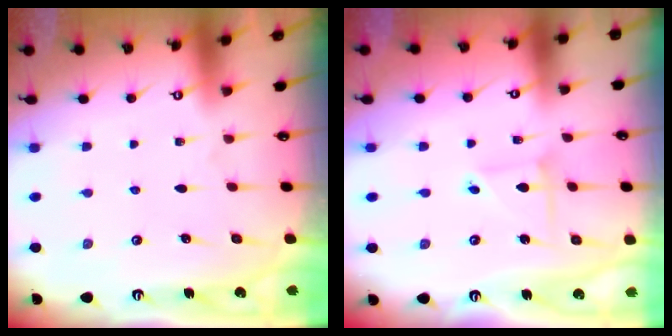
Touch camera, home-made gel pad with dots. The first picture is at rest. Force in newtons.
{"total": 2.8, "press": 2.8, "slide": 0.3}